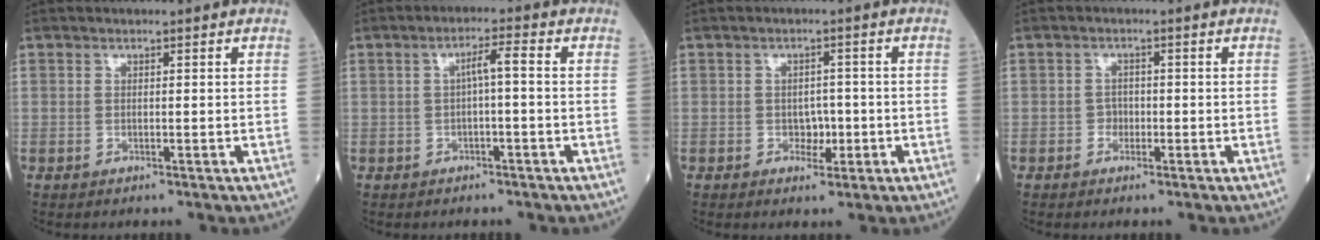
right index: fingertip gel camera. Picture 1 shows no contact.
{"total": 2.9, "force": [-0.1, 0.2, 2.9], "torque": [-0.046, 0.010, -0.001]}
{"total": 2.9, "force": [-0.7, 1.9, 2.0], "torque": [-0.021, 0.005, -0.007]}
{"total": 1.5, "force": [-0.7, 1.3, 0.4], "torque": [0.002, 0.008, -0.013]}